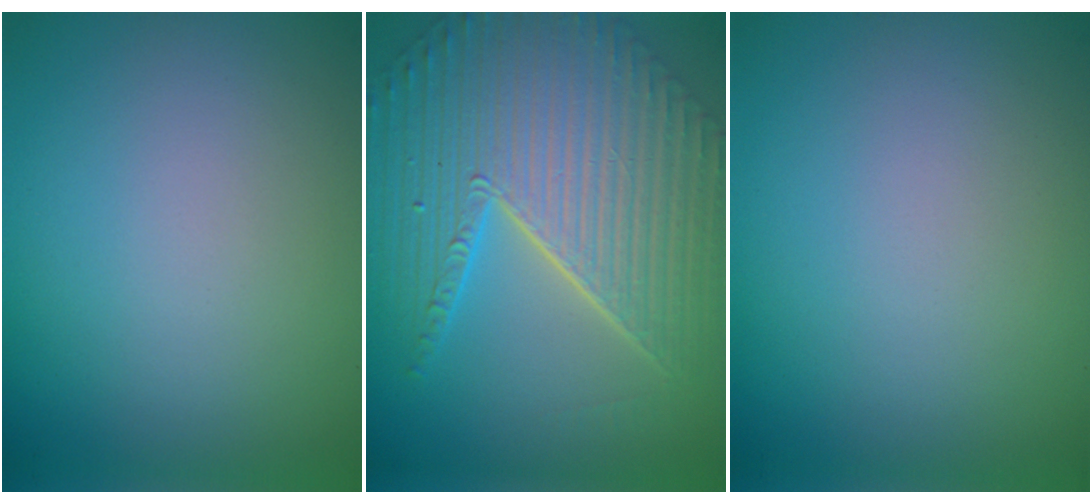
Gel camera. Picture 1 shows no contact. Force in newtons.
{"total": 11.2, "press": 7.3, "slide": 8.4}
{"total": 0.0}